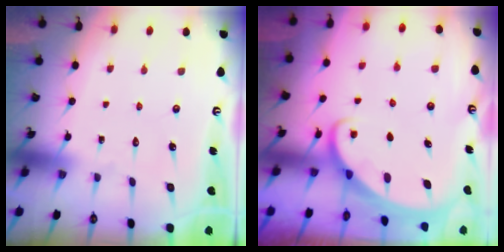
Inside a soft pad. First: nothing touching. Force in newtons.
{"total": 1.6, "press": 1.6, "slide": 0.1}